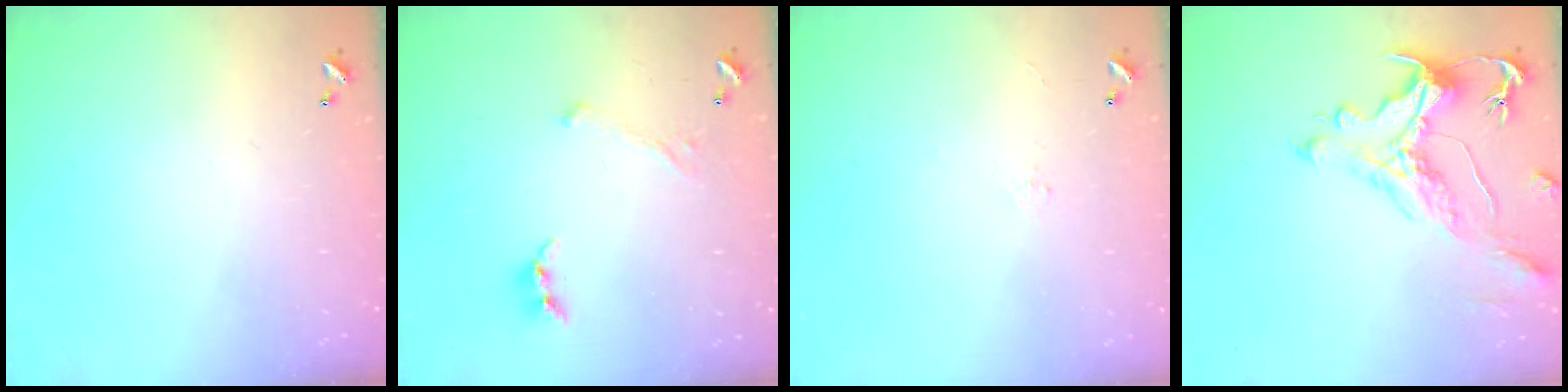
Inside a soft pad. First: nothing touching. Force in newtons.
{"total": 0.8, "press": 0.7, "slide": 0.4}
{"total": 0.5, "press": 0.1, "slide": 0.5}
{"total": 1.2, "press": 0.2, "slide": 1.2}